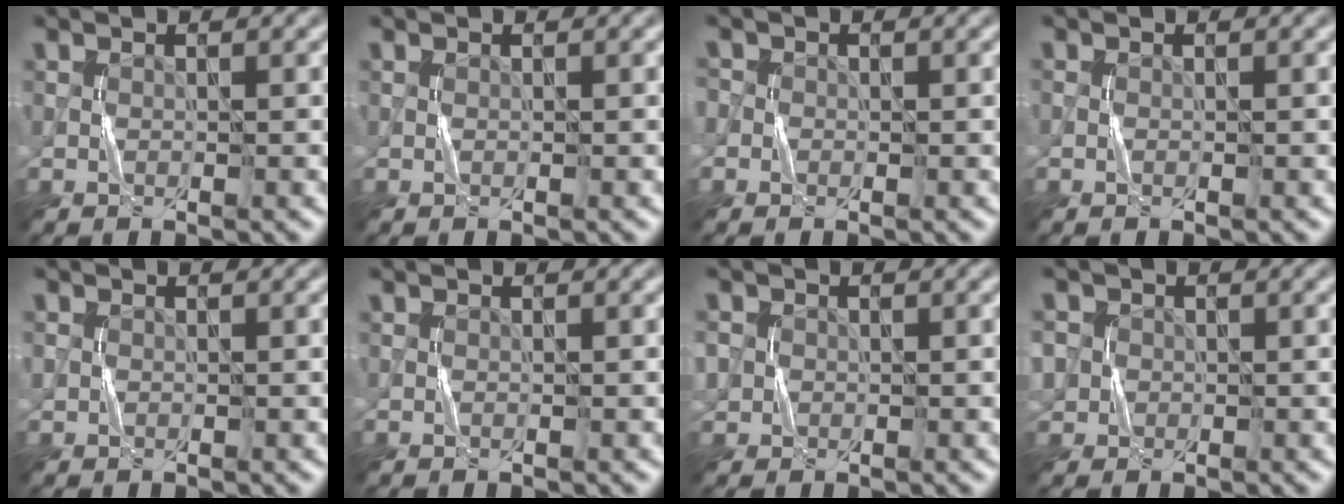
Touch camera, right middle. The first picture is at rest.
{"total": 0.0}
{"total": 1.3, "force": [0.1, 1.2, 0.3], "torque": [-0.002, 0.001, -0.012]}
{"total": 0.0}
{"total": 0.7, "force": [0.0, 0.7, 0.2], "torque": [-0.002, 0.000, -0.003]}
{"total": 0.0}
{"total": 2.4, "force": [0.2, 2.3, 0.7], "torque": [-0.018, 0.010, -0.001]}
{"total": 3.8, "force": [0.6, 3.5, 1.2], "torque": [-0.028, 0.022, -0.009]}